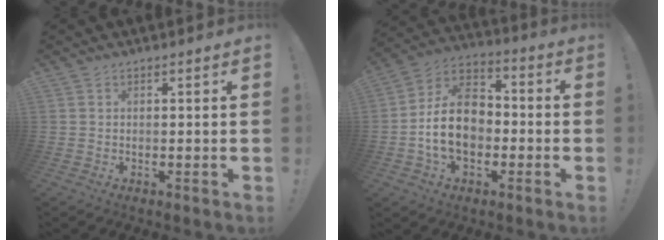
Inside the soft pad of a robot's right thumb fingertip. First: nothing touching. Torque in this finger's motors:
{"motor_torque": [2.38, 2.00, 1.85, -0.67, 0.13]}